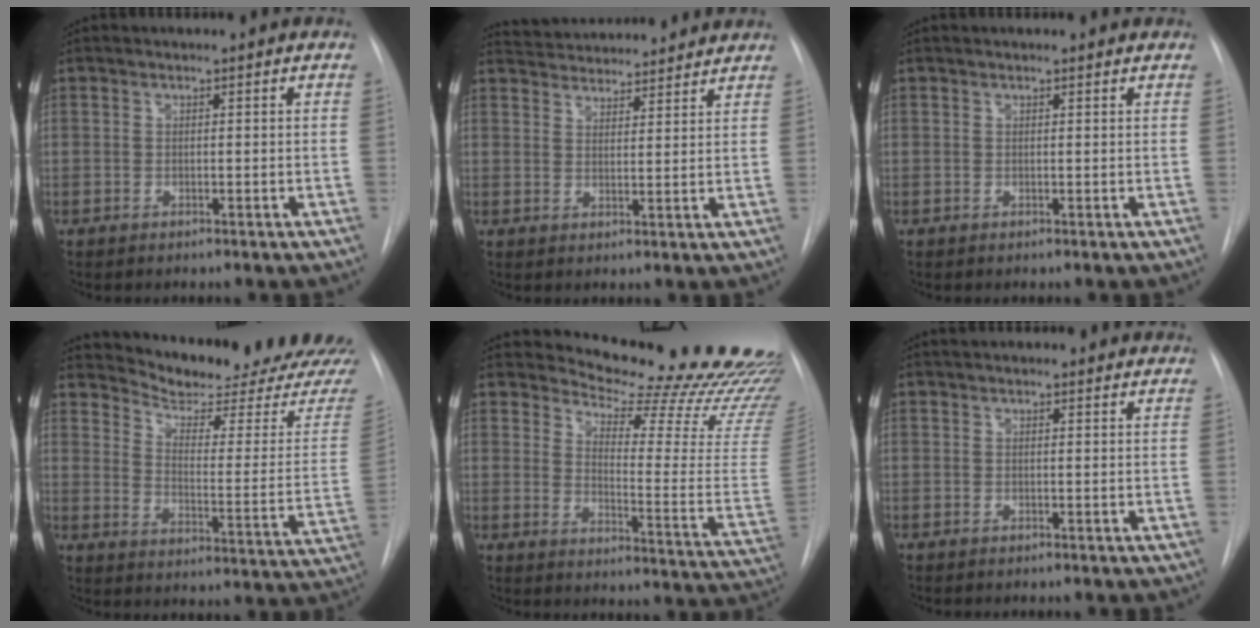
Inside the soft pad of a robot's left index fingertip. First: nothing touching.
{"total": 13.7, "force": [13.1, 2.6, 3.1], "torque": [-0.045, 0.027, 0.182]}
{"total": 2.1, "force": [1.9, 0.4, 0.6], "torque": [-0.013, 0.016, 0.018]}
{"total": 21.1, "force": [20.3, 1.3, 5.7], "torque": [-0.090, -0.107, 0.258]}
{"total": 22.7, "force": [21.5, 1.7, 7.0], "torque": [-0.102, -0.147, 0.252]}
{"total": 6.2, "force": [5.5, 1.7, 2.3], "torque": [-0.030, 0.031, 0.065]}